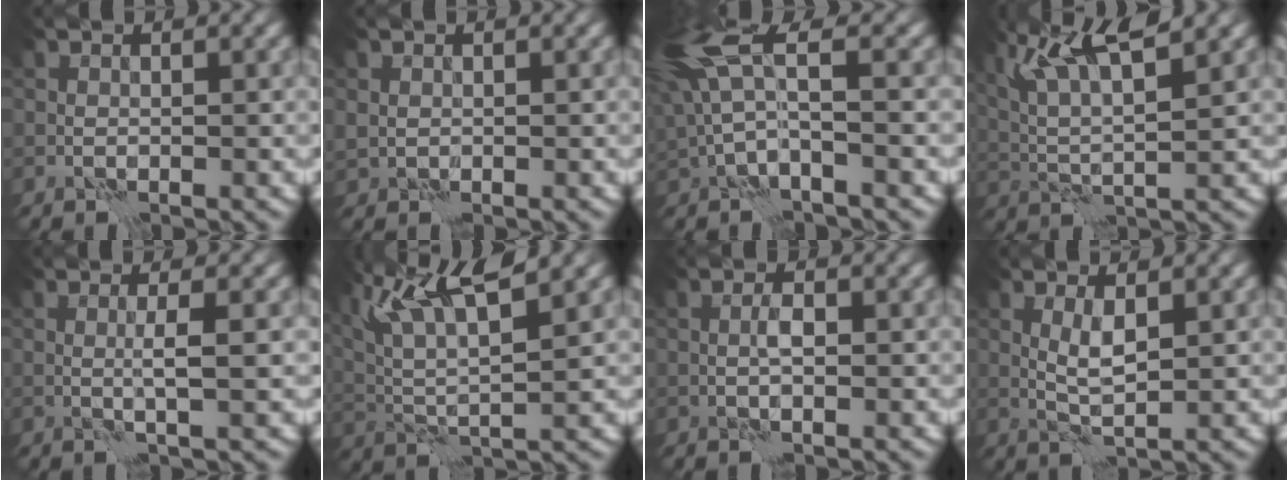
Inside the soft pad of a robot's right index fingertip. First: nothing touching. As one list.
[{"total": 1.0, "force": [0.4, 0.9, 0.1], "torque": [-0.004, 0.002, 0.011]}, {"total": 6.1, "force": [1.8, 2.5, 5.2], "torque": [-0.128, 0.012, 0.030]}, {"total": 6.7, "force": [3.8, 1.4, 5.4], "torque": [-0.107, 0.009, 0.079]}, {"total": 1.9, "force": [0.1, 0.2, 1.9], "torque": [-0.035, 0.003, -0.001]}, {"total": 7.9, "force": [4.5, 1.8, 6.2], "torque": [-0.127, 0.012, 0.090]}, {"total": 1.3, "force": [-0.2, 0.4, 1.2], "torque": [-0.023, 0.007, -0.004]}, {"total": 2.1, "force": [0.6, 0.5, 1.9], "torque": [-0.044, 0.002, 0.014]}]